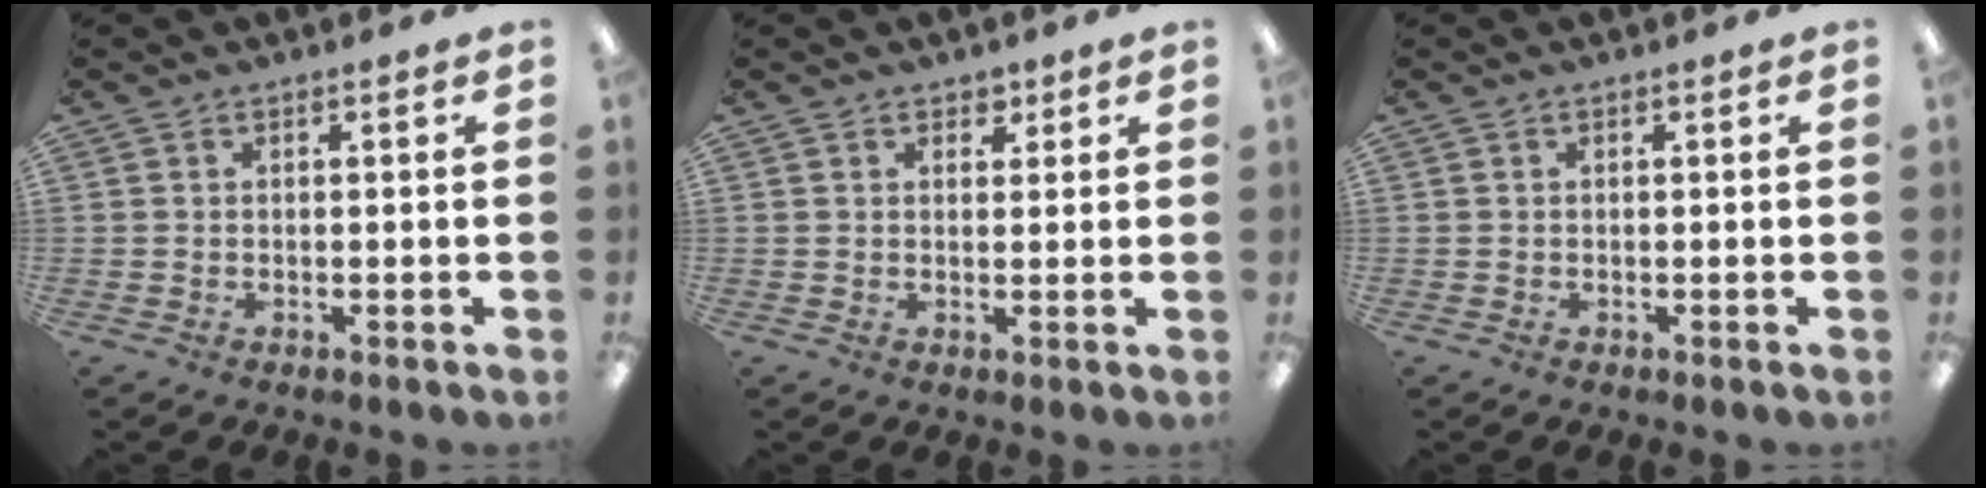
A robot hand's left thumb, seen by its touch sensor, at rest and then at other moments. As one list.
[{"total": 2.1, "force": [1.5, 1.5, 0.5], "torque": [0.005, -0.006, 0.023]}, {"total": 0.0}]